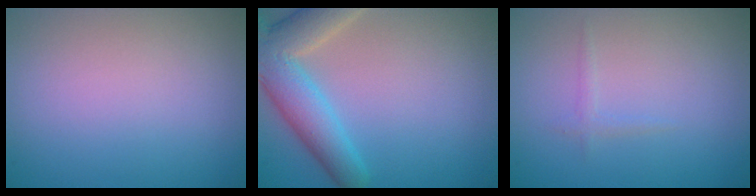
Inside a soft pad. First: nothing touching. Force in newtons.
{"total": 6.9, "press": 6.9, "slide": 0.6}
{"total": 0.7, "press": 0.7, "slide": 0.1}